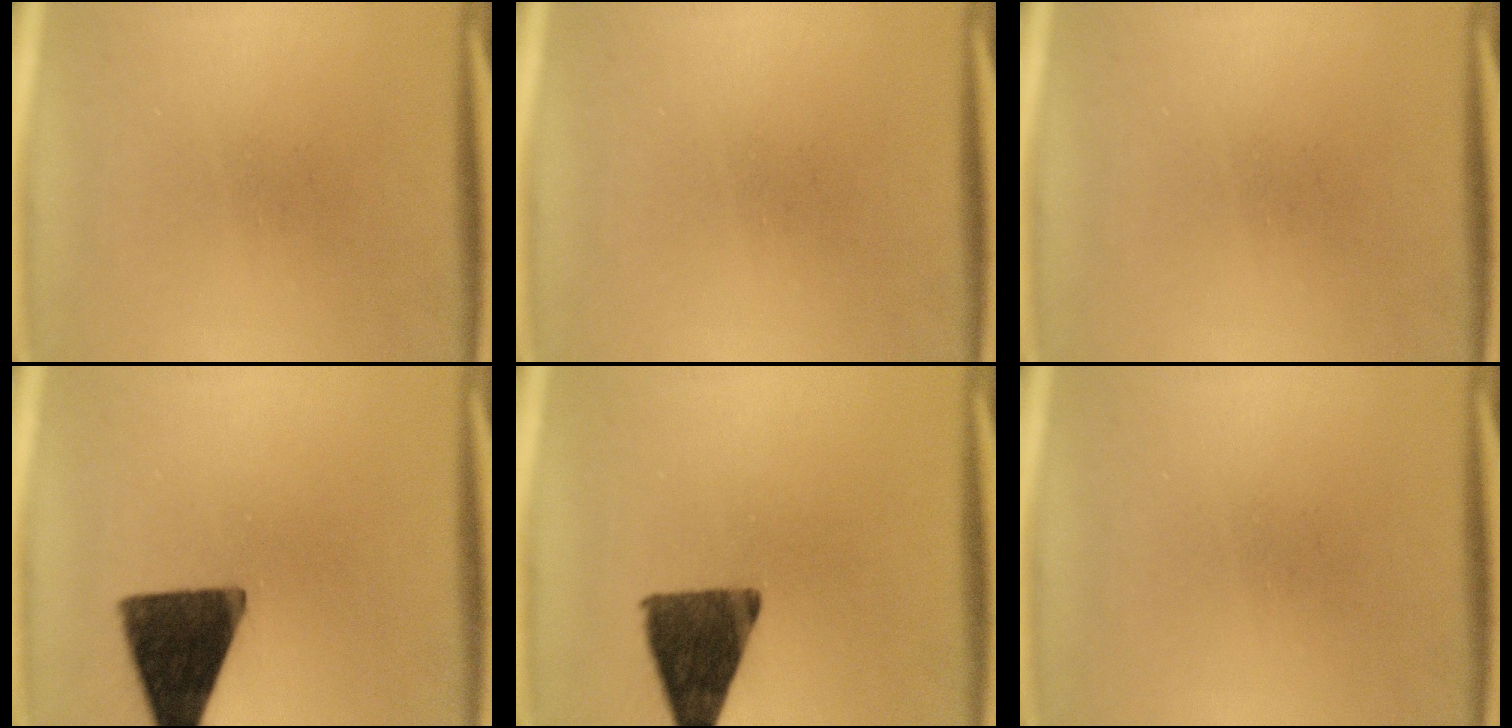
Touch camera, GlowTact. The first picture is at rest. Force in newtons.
{"total": 0.0}
{"total": 0.0}
{"total": 14.5}
{"total": 12.3}
{"total": 0.0}